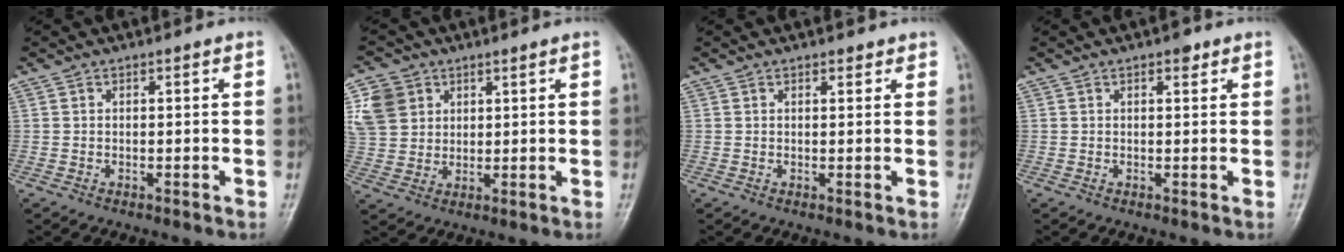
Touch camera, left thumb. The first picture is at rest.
{"total": 8.4, "force": [3.4, 6.9, 3.5], "torque": [-0.050, -0.004, 0.071]}
{"total": 1.2, "force": [0.9, 0.7, 0.4], "torque": [0.005, -0.003, 0.007]}
{"total": 1.6, "force": [1.0, 0.8, 1.0], "torque": [-0.006, -0.002, 0.010]}